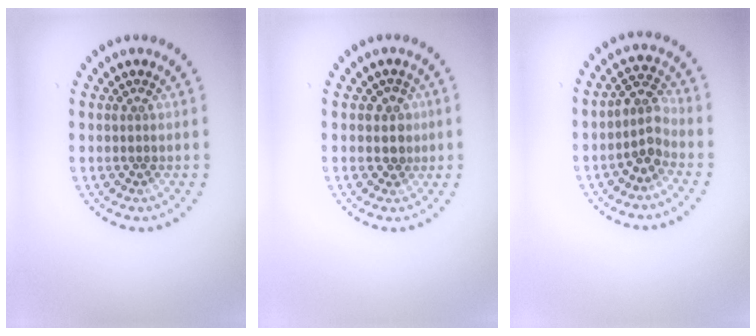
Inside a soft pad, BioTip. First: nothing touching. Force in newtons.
{"total": 1.3, "press": 1.0, "slide": 0.8}
{"total": 2.7, "press": 2.1, "slide": 1.6}